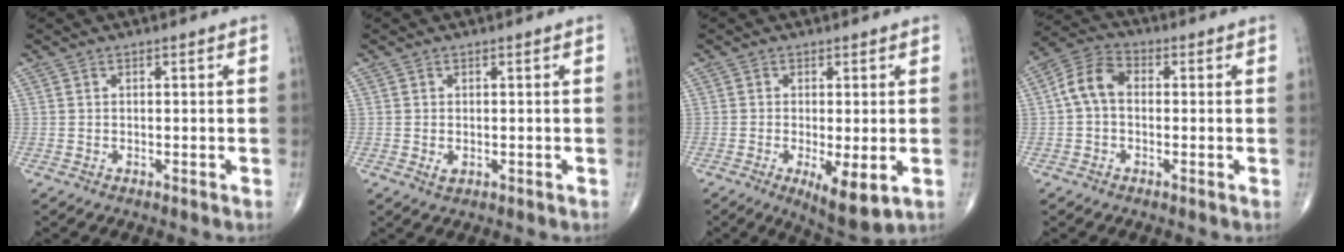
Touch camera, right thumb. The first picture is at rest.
{"total": 1.5, "force": [-0.3, 1.0, 1.1], "torque": [-0.017, -0.001, 0.000]}
{"total": 7.7, "force": [-2.1, 2.4, 7.0], "torque": [-0.112, -0.022, -0.029]}
{"total": 7.2, "force": [0.2, 4.9, 5.2], "torque": [-0.095, 0.024, -0.008]}